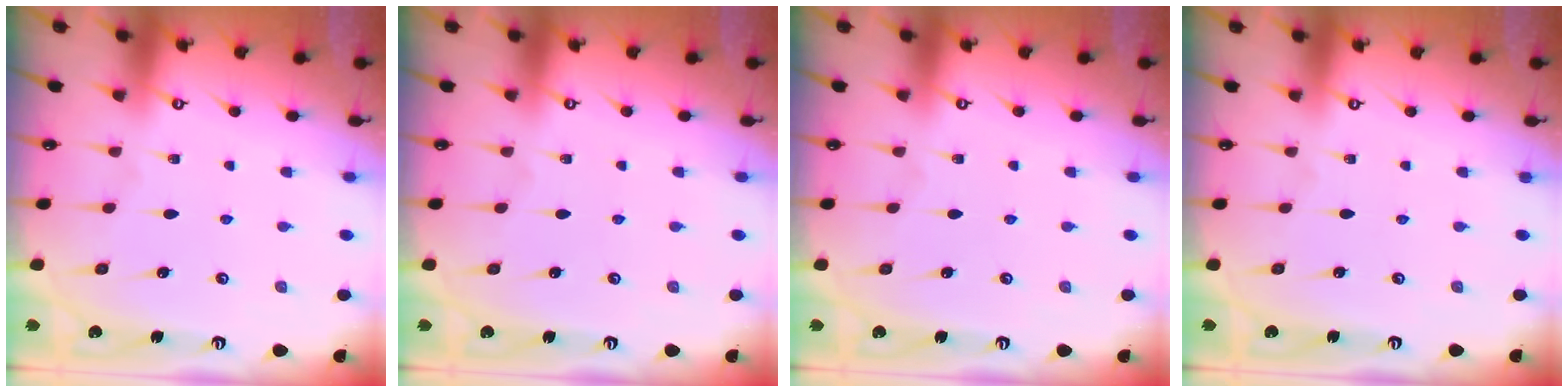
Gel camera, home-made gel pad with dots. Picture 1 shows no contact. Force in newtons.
{"total": 0.0}
{"total": 0.0}
{"total": 0.0}